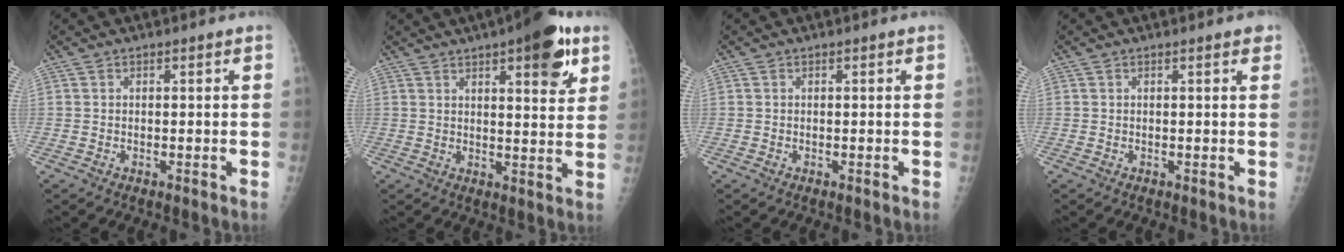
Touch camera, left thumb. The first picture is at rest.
{"total": 12.8, "force": [6.7, 4.2, 10.1], "torque": [-0.107, -0.023, 0.085]}
{"total": 0.0}
{"total": 1.2, "force": [0.7, 0.5, 0.9], "torque": [-0.007, 0.000, 0.004]}